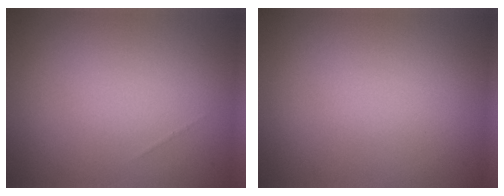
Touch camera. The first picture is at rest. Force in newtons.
{"total": 0.0}